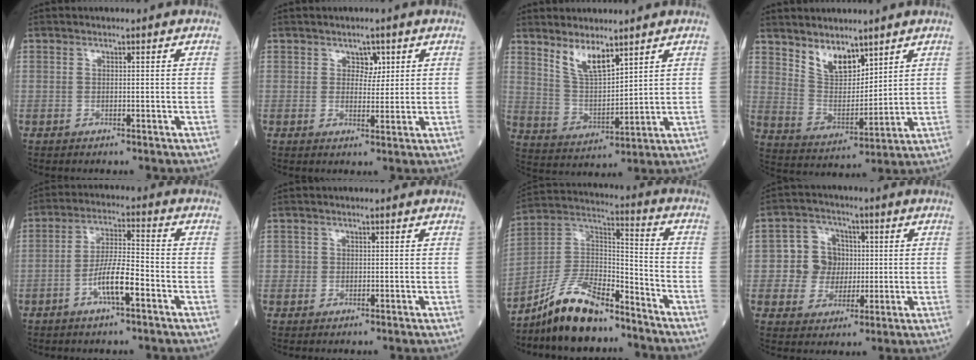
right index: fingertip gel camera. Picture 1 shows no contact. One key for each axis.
{"total": 2.7, "fx": 1.3, "fy": 1.7, "fz": 1.5, "tx": -0.014, "ty": 0.002, "tz": 0.019}
{"total": 7.2, "fx": 5.1, "fy": 2.1, "fz": 4.5, "tx": -0.093, "ty": -0.007, "tz": 0.107}
{"total": 7.8, "fx": 5.6, "fy": 3.6, "fz": 4.2, "tx": -0.081, "ty": 0.002, "tz": 0.120}
{"total": 7.2, "fx": -3.2, "fy": 1.2, "fz": 6.4, "tx": -0.126, "ty": 0.007, "tz": -0.059}
{"total": 1.3, "fx": -0.1, "fy": 1.3, "fz": 0.0, "tx": 0.008, "ty": 0.005, "tz": -0.006}
{"total": 13.5, "fx": -11.0, "fy": 3.9, "fz": 6.9, "tx": -0.132, "ty": 0.023, "tz": -0.202}
{"total": 7.4, "fx": 0.2, "fy": 7.1, "fz": 2.3, "tx": -0.046, "ty": 0.024, "tz": 0.004}